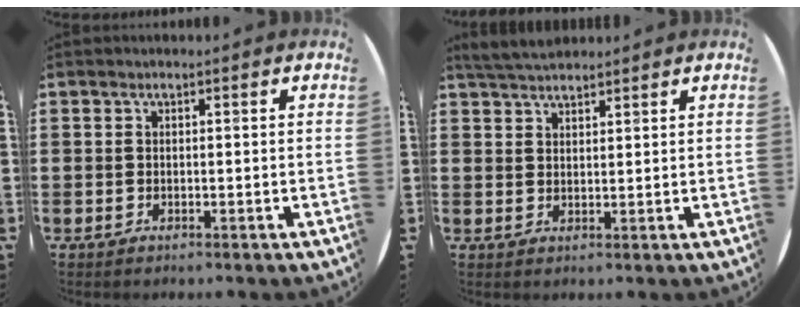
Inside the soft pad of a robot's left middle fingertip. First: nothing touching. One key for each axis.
{"total": 3.7, "fx": 3.4, "fy": 0.7, "fz": 1.0, "tx": -0.028, "ty": -0.003, "tz": 0.065}